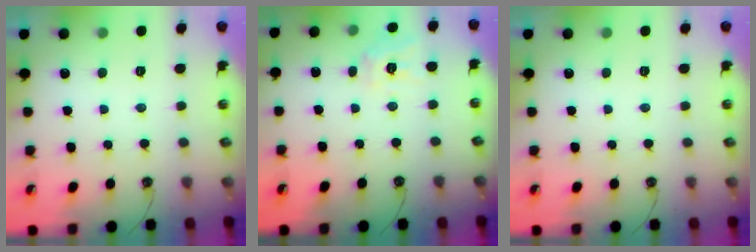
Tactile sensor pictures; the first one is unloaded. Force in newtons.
{"total": 9.8, "press": 9.7, "slide": 0.9}
{"total": 0.0}